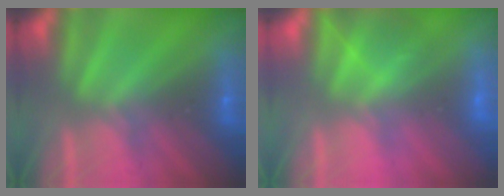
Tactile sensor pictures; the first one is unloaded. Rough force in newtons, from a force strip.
{"total": 2.8}